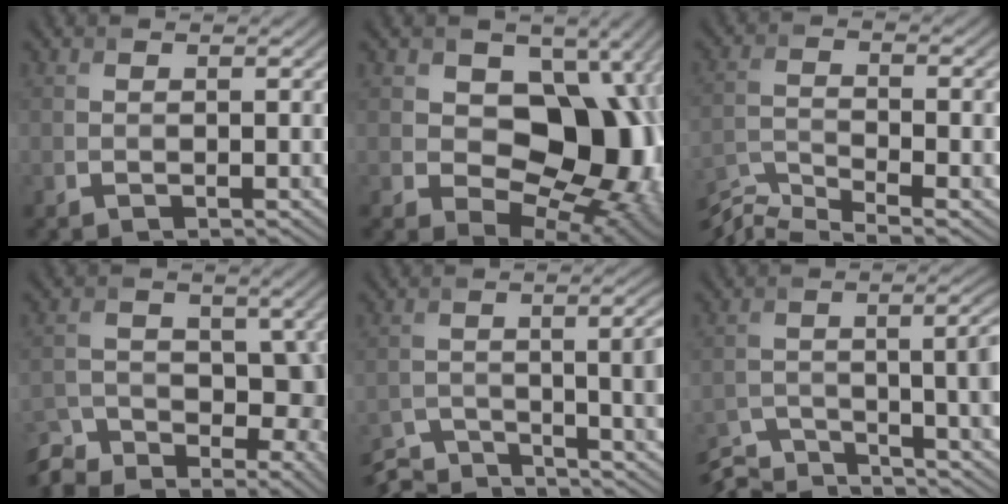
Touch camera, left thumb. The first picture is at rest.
{"total": 16.2, "force": [0.8, 11.1, 11.8], "torque": [-0.132, -0.012, 0.011]}
{"total": 8.0, "force": [-6.3, 1.8, 4.7], "torque": [-0.097, -0.010, -0.122]}
{"total": 9.2, "force": [-6.1, 5.1, 4.6], "torque": [-0.080, -0.013, -0.119]}
{"total": 8.3, "force": [-5.8, 2.4, 5.5], "torque": [-0.089, -0.014, -0.103]}
{"total": 9.5, "force": [-7.1, 2.2, 6.0], "torque": [-0.096, -0.012, -0.125]}